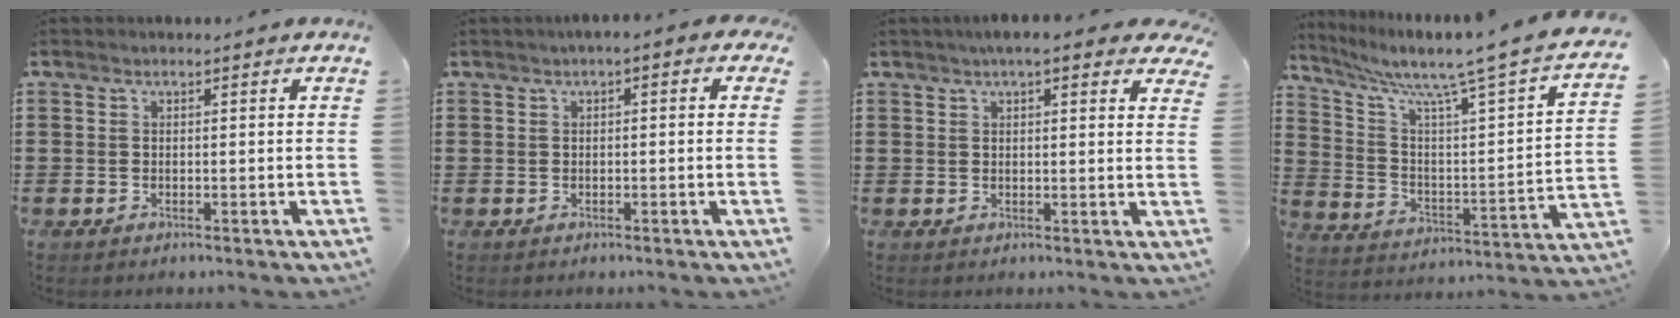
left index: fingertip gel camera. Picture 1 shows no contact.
{"total": 1.3, "force": [-0.4, 0.4, 1.1], "torque": [-0.021, 0.001, -0.009]}
{"total": 3.9, "force": [3.0, 0.5, 2.4], "torque": [-0.057, 0.003, 0.054]}
{"total": 7.4, "force": [6.1, -0.1, 4.3], "torque": [-0.104, -0.055, 0.089]}